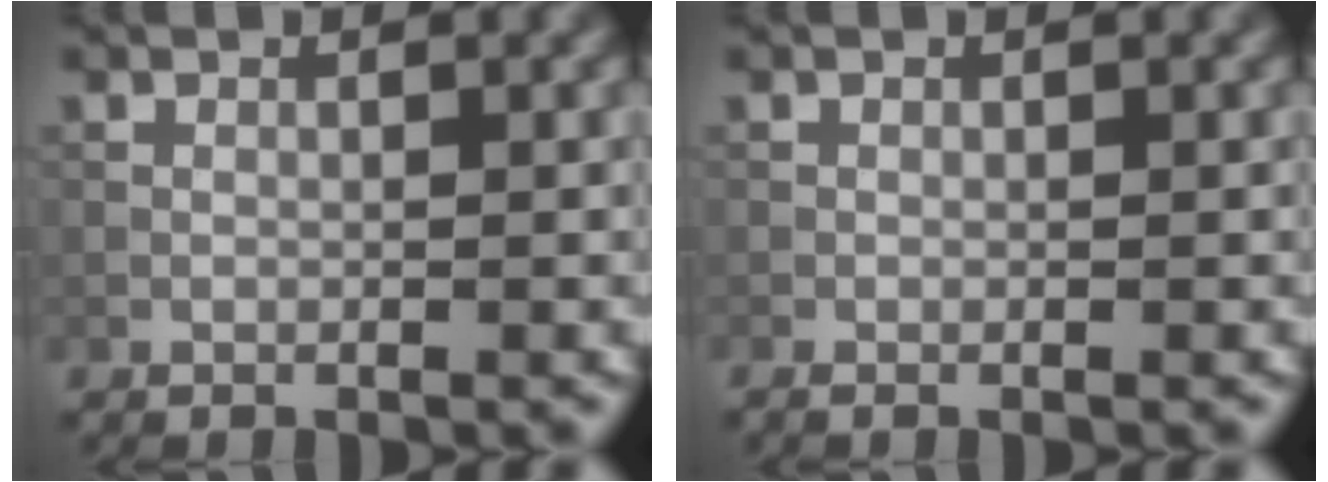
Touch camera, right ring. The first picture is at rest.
{"total": 0.7, "force": [-0.5, 0.3, 0.4], "torque": [-0.010, -0.002, -0.008]}